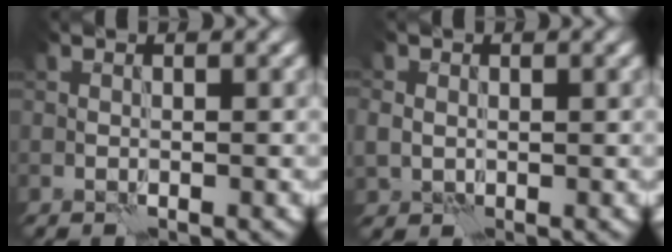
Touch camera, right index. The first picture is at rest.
{"total": 1.9, "force": [0.2, 1.7, 0.9], "torque": [-0.019, 0.001, 0.004]}